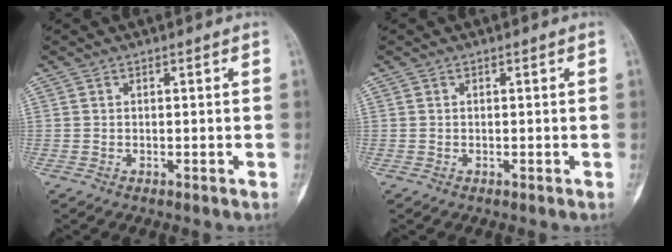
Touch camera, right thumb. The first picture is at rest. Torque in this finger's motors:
{"motor_torque": [-0.78, 0.80, 0.10, 0.10, 0.01]}